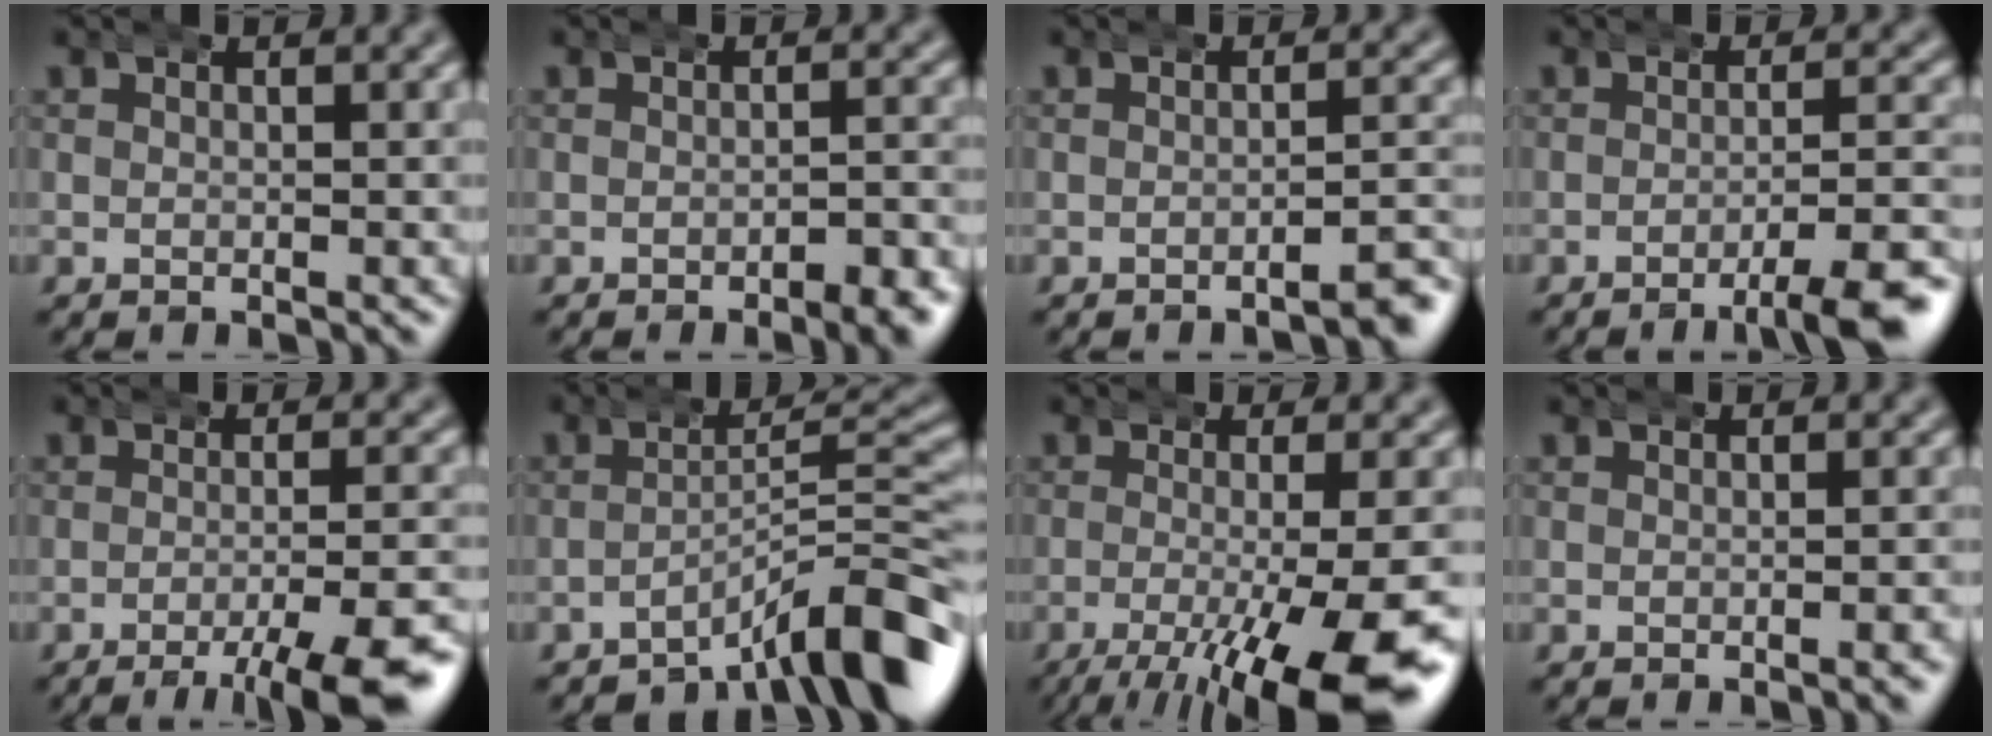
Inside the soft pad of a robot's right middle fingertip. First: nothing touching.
{"total": 2.3, "force": [-1.8, 0.3, 1.3], "torque": [-0.017, 0.003, -0.034]}
{"total": 3.6, "force": [-3.1, 0.5, 1.7], "torque": [-0.019, 0.000, -0.051]}
{"total": 5.0, "force": [-3.3, 0.5, 3.6], "torque": [-0.051, -0.003, -0.055]}
{"total": 7.0, "force": [-4.9, 1.1, 4.8], "torque": [-0.054, -0.003, -0.076]}
{"total": 7.4, "force": [-4.6, 1.5, 5.5], "torque": [-0.072, 0.005, -0.067]}
{"total": 9.9, "force": [-4.5, 3.1, 8.2], "torque": [-0.127, -0.032, -0.050]}
{"total": 0.7, "force": [-0.5, -0.1, 0.5], "torque": [-0.005, 0.007, -0.012]}